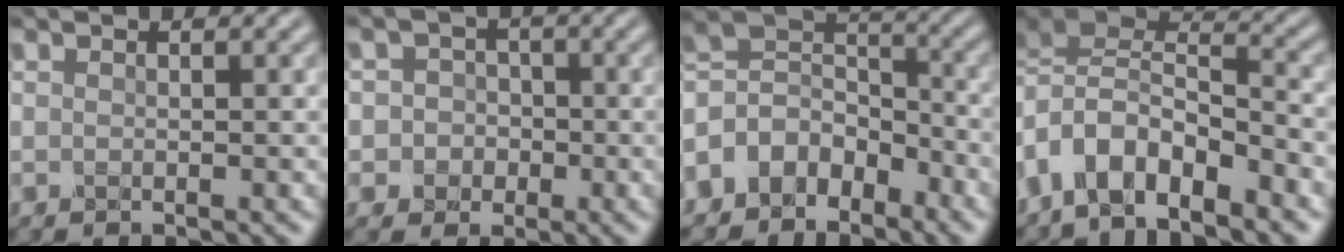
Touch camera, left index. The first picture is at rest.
{"total": 3.8, "force": [-0.7, 3.7, 0.7], "torque": [0.017, 0.013, -0.034]}
{"total": 6.4, "force": [-3.9, 4.3, 2.5], "torque": [-0.041, 0.007, -0.092]}
{"total": 7.6, "force": [-3.8, 3.4, 5.6], "torque": [-0.100, 0.002, -0.081]}